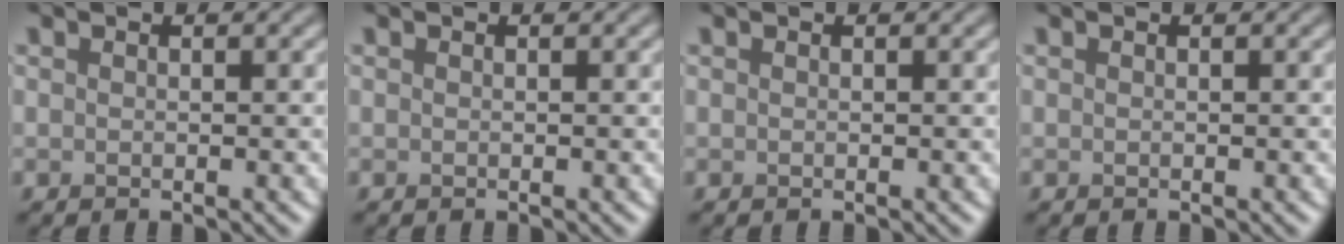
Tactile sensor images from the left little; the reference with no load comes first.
{"total": 0.0}
{"total": 0.0}
{"total": 0.0}